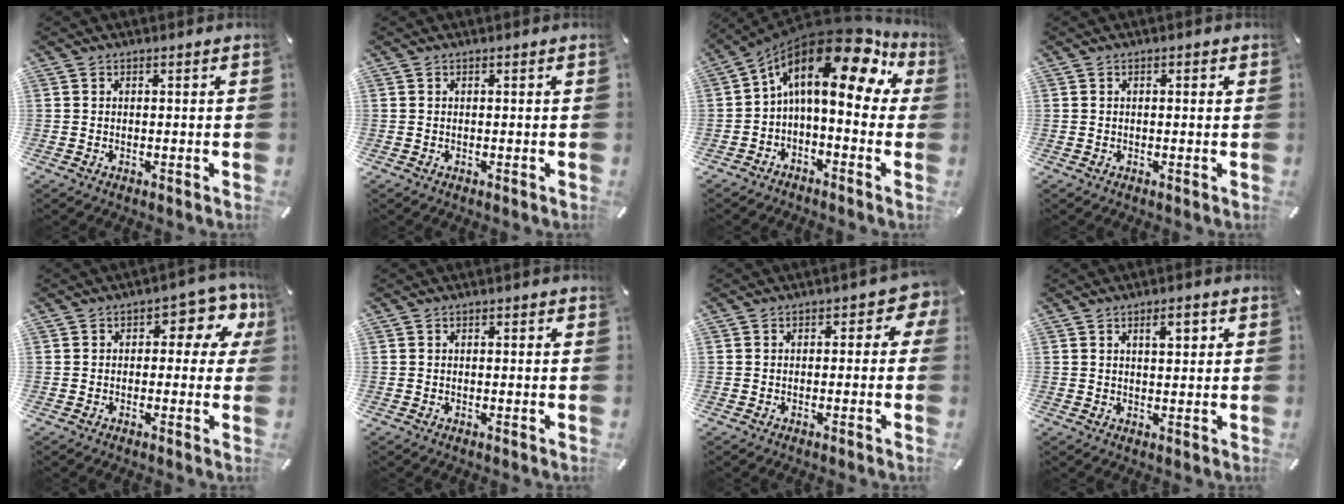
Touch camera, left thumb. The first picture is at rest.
{"total": 0.0}
{"total": 18.4, "force": [6.5, 8.5, 15.0], "torque": [-0.259, -0.056, 0.099]}
{"total": 0.7, "force": [0.0, 0.3, 0.6], "torque": [-0.011, 0.002, -0.001]}
{"total": 7.9, "force": [2.3, 4.6, 6.0], "torque": [-0.063, -0.015, 0.031]}
{"total": 0.0}
{"total": 4.2, "force": [0.1, 2.6, 3.2], "torque": [-0.040, 0.004, -0.005]}
{"total": 4.1, "force": [1.8, 1.7, 3.3], "torque": [-0.047, -0.002, 0.024]}